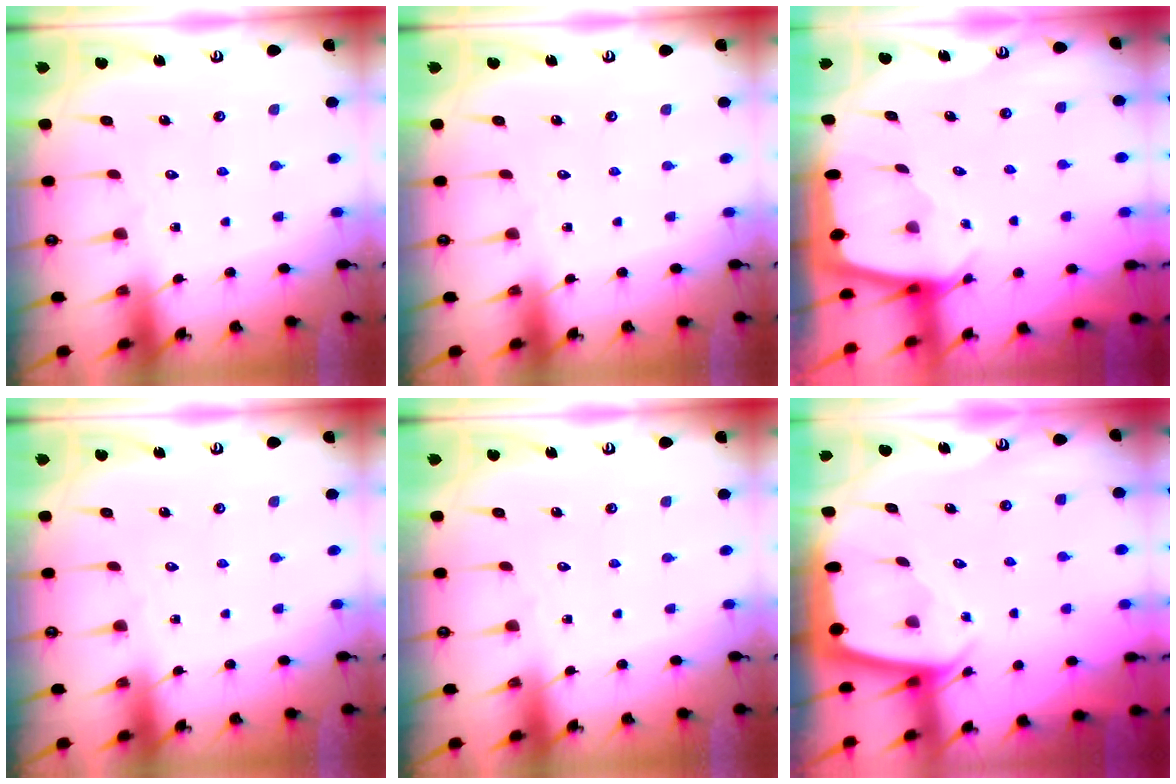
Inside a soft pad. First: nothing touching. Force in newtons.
{"total": 0.0}
{"total": 1.8, "press": 1.7, "slide": 0.1}
{"total": 0.0}
{"total": 0.0}
{"total": 2.2, "press": 2.2, "slide": 0.1}